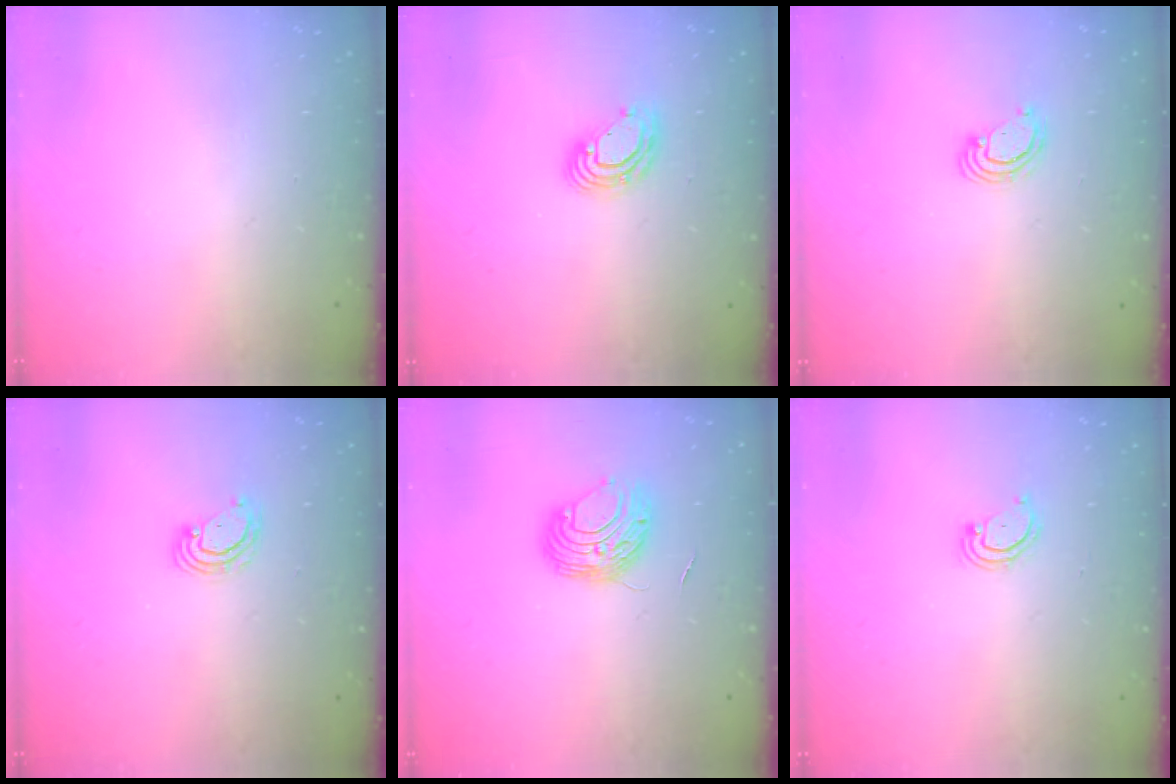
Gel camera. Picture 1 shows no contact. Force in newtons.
{"total": 8.7, "press": 8.6, "slide": 1.4}
{"total": 2.5, "press": 2.5, "slide": 0.2}
{"total": 4.1, "press": 4.1, "slide": 0.4}
{"total": 9.3, "press": 9.3, "slide": 0.5}
{"total": 3.3, "press": 3.3, "slide": 0.5}